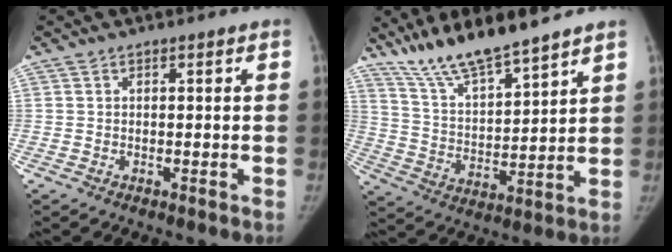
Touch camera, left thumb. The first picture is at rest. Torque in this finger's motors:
{"motor_torque": [0.80, -0.67, 0.21, 0.24, 0.09]}